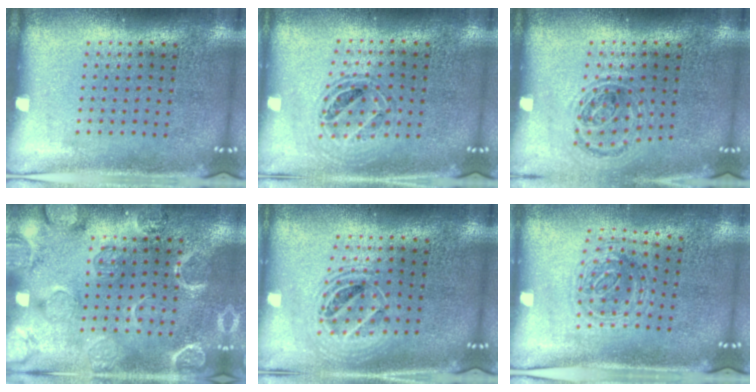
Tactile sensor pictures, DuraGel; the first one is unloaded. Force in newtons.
{"total": 0.8, "press": 0.8, "slide": 0.0}
{"total": 0.9, "press": 0.9, "slide": 0.2}
{"total": 2.3, "press": 2.3, "slide": 0.5}
{"total": 1.7, "press": 1.5, "slide": 0.8}
{"total": 1.0, "press": 0.9, "slide": 0.3}